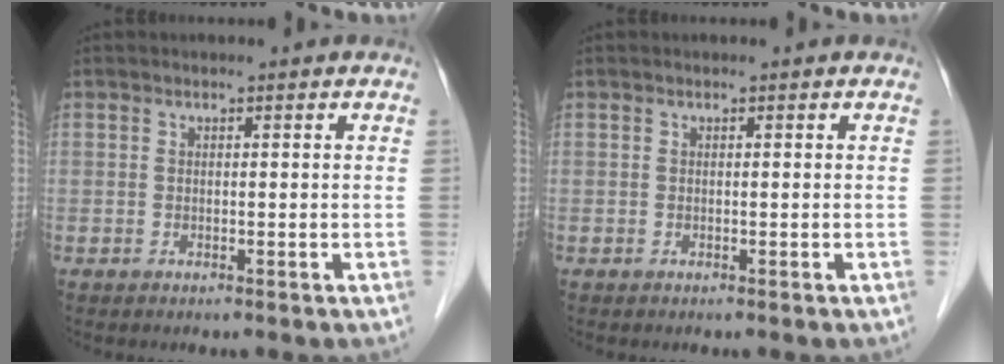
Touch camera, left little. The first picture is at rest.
{"total": 0.0}